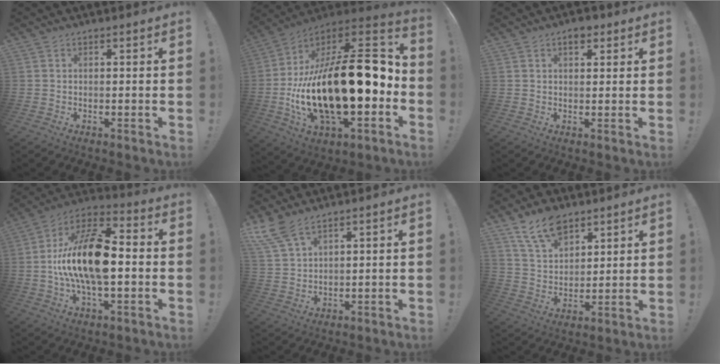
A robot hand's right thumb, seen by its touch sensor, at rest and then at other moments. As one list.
[{"total": 30.6, "force": [-2.6, 14.4, 26.8], "torque": [-0.471, -0.005, -0.034]}, {"total": 3.4, "force": [1.8, 2.1, 1.9], "torque": [-0.017, -0.006, 0.029]}, {"total": 19.9, "force": [-0.8, 9.3, 17.6], "torque": [-0.329, 0.007, -0.013]}, {"total": 7.8, "force": [6.0, 2.4, 4.3], "torque": [-0.096, -0.022, 0.117]}, {"total": 11.7, "force": [8.5, 6.2, 5.1], "torque": [-0.097, -0.040, 0.165]}]